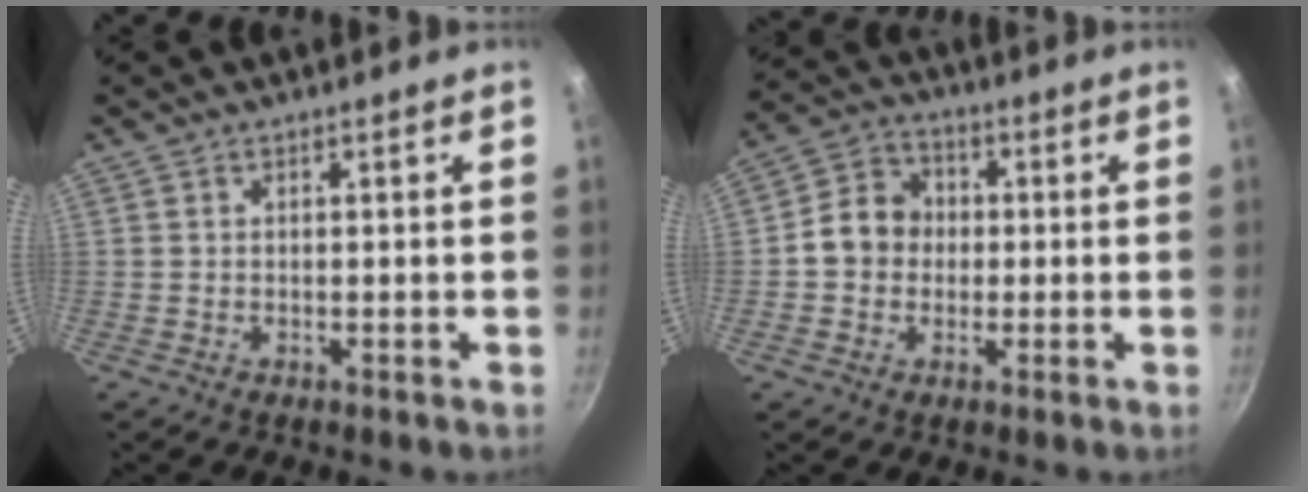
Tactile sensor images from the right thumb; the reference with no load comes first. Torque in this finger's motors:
{"motor_torque": [-0.27, 0.52, 0.64, -0.45, 0.03]}